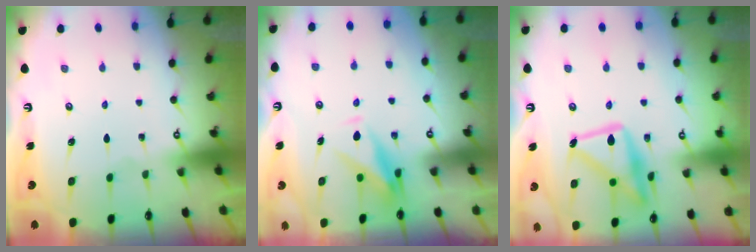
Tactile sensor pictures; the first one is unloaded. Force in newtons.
{"total": 9.0, "press": 9.0, "slide": 1.1}
{"total": 17.7, "press": 17.7, "slide": 1.2}